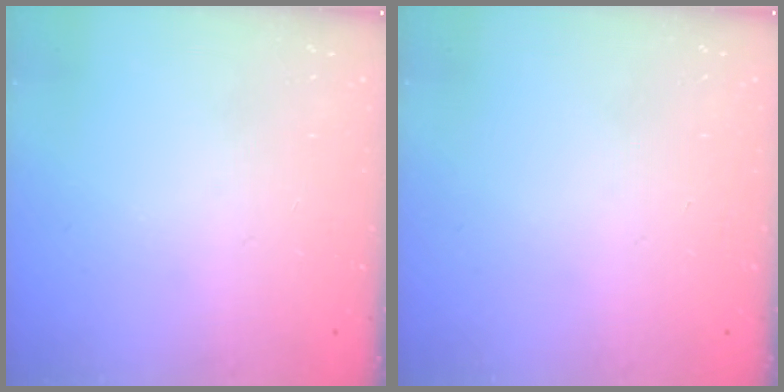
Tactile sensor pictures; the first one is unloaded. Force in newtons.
{"total": 0.0}